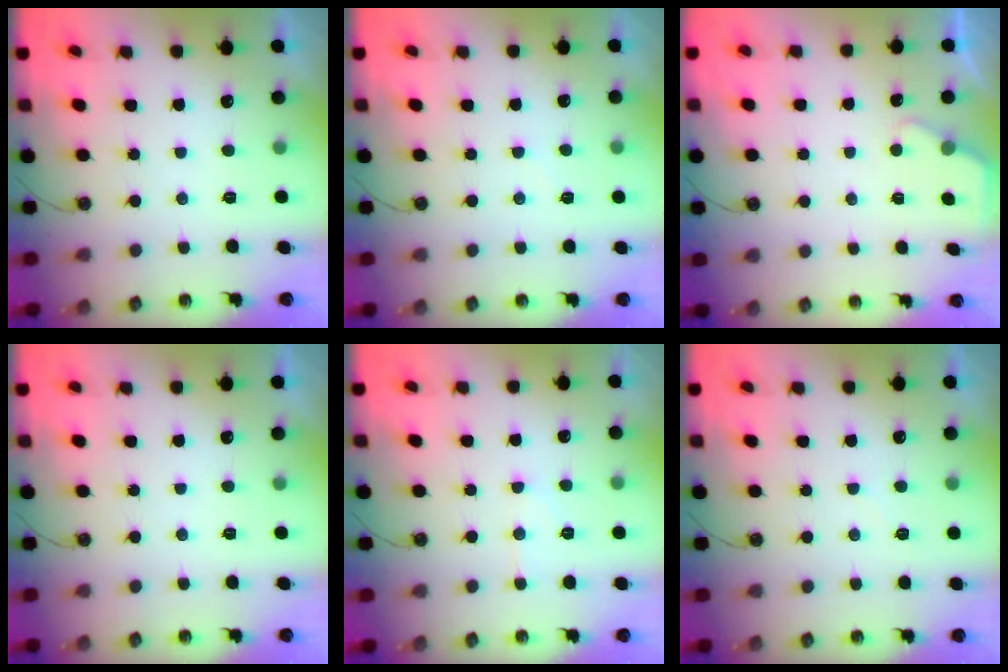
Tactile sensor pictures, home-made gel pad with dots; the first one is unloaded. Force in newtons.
{"total": 2.0, "press": 2.0, "slide": 0.4}
{"total": 1.7, "press": 1.7, "slide": 0.3}
{"total": 0.0}
{"total": 7.1, "press": 7.0, "slide": 0.6}
{"total": 4.2, "press": 4.2, "slide": 0.7}